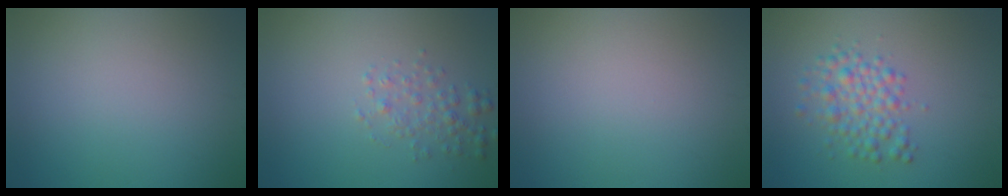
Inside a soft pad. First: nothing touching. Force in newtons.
{"total": 1.8, "press": 1.8, "slide": 0.0}
{"total": 0.0}
{"total": 3.3, "press": 3.3, "slide": 0.1}